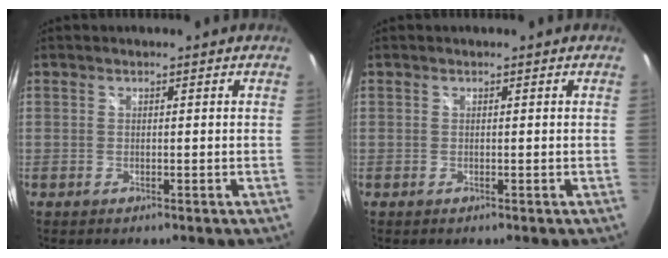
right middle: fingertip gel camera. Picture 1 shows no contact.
{"total": 0.0}